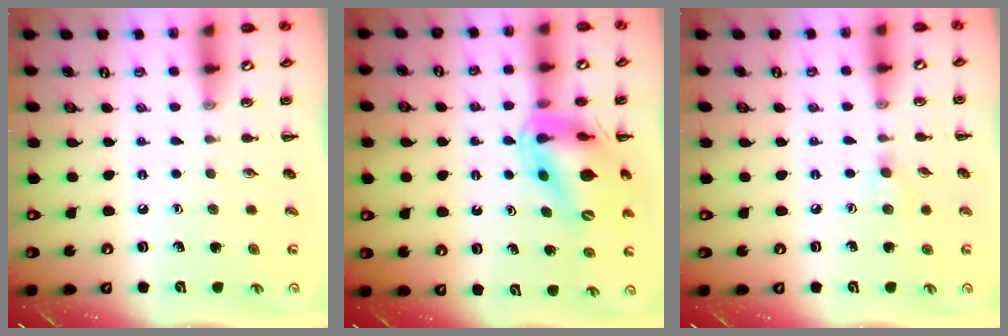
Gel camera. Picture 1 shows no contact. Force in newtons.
{"total": 15.6, "press": 14.9, "slide": 4.5}
{"total": 5.2, "press": 4.8, "slide": 2.0}